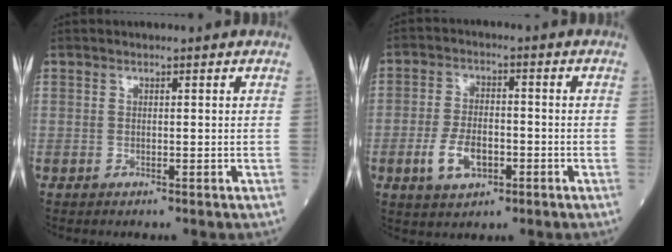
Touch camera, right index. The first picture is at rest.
{"total": 6.5, "force": [-2.3, 3.5, 5.0], "torque": [-0.102, 0.003, -0.038]}